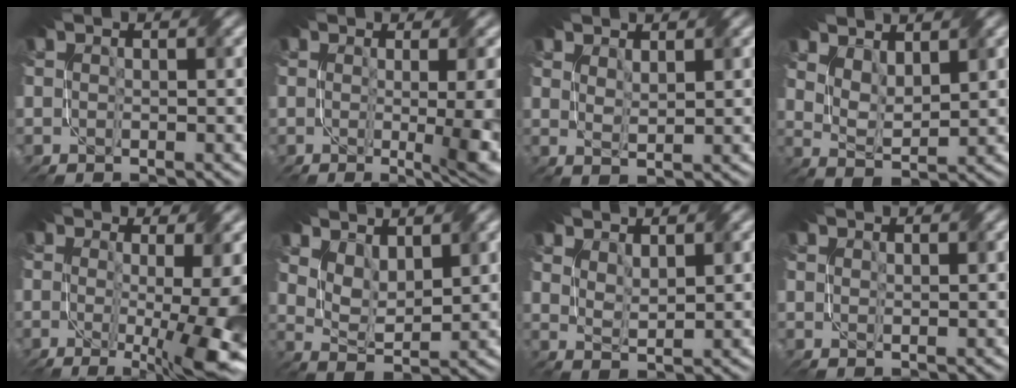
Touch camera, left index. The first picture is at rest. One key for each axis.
{"total": 8.2, "fx": -0.8, "fy": 2.9, "fz": 7.6, "tx": -0.051, "ty": -0.004, "tz": -0.012}
{"total": 1.7, "fx": 1.5, "fy": 0.4, "fz": 0.7, "tx": -0.017, "ty": -0.002, "tz": 0.033}
{"total": 4.0, "fx": 3.1, "fy": 1.5, "fz": 1.9, "tx": -0.048, "ty": 0.000, "tz": 0.059}
{"total": 10.5, "fx": -1.4, "fy": 3.0, "fz": 10.0, "tx": -0.123, "ty": -0.009, "tz": -0.013}
{"total": 4.1, "fx": 3.1, "fy": 1.8, "fz": 2.0, "tx": -0.050, "ty": 0.000, "tz": 0.055}
{"total": 2.4, "fx": 2.2, "fy": 0.6, "fz": 0.9, "tx": -0.027, "ty": -0.001, "tz": 0.045}
{"total": 0.7, "fx": 0.7, "fy": 0.1, "fz": 0.1, "tx": -0.005, "ty": -0.002, "tz": 0.014}